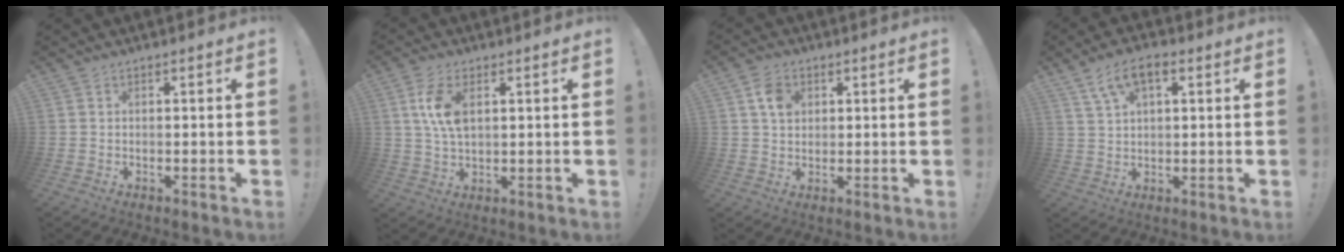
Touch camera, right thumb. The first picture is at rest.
{"total": 8.3, "force": [2.4, 4.2, 6.7], "torque": [-0.130, -0.004, 0.041]}
{"total": 6.4, "force": [2.5, 5.0, 3.1], "torque": [-0.042, -0.001, 0.045]}
{"total": 8.2, "force": [3.8, 4.2, 5.9], "torque": [-0.106, 0.001, 0.074]}